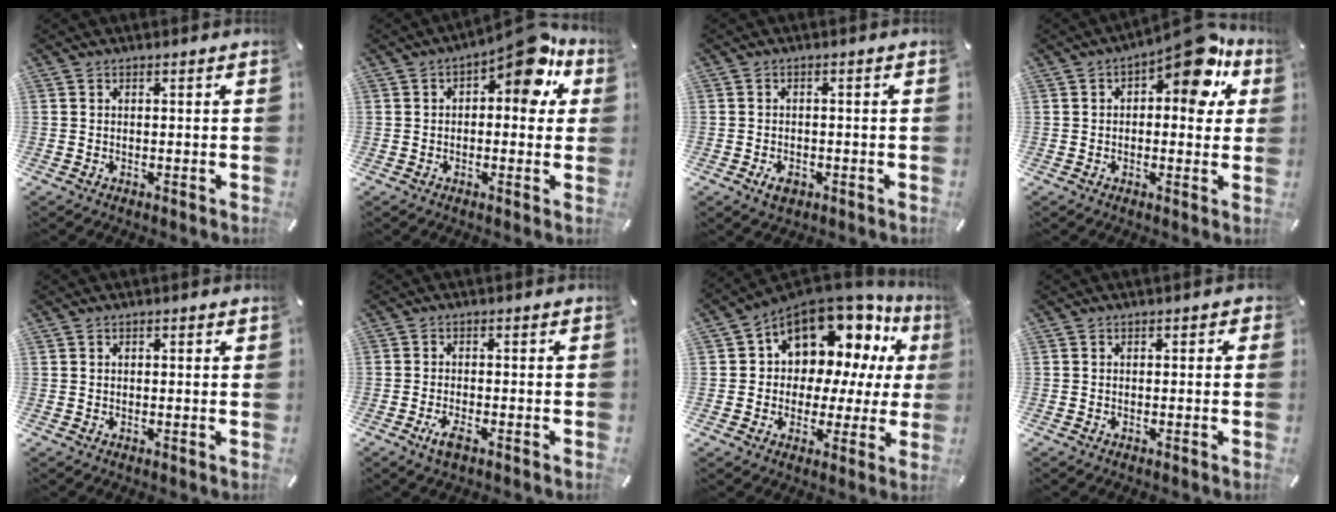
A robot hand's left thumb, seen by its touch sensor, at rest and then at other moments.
{"total": 10.8, "force": [5.7, 4.7, 7.9], "torque": [-0.100, -0.038, 0.090]}
{"total": 3.0, "force": [-1.4, 2.0, 1.8], "torque": [-0.038, 0.006, -0.027]}
{"total": 12.0, "force": [6.8, 5.1, 8.5], "torque": [-0.099, -0.052, 0.109]}
{"total": 0.6, "force": [0.3, 0.3, 0.4], "torque": [-0.007, 0.003, 0.004]}
{"total": 3.1, "force": [-1.7, 1.0, 2.4], "torque": [-0.051, 0.001, -0.033]}
{"total": 13.7, "force": [9.5, 8.0, 5.9], "torque": [-0.102, -0.083, 0.171]}
{"total": 0.7, "force": [-0.2, 0.6, 0.4], "torque": [0.001, -0.001, -0.007]}